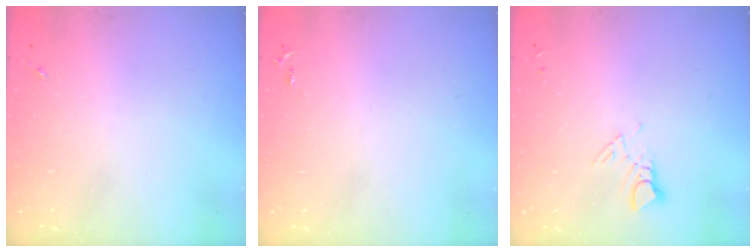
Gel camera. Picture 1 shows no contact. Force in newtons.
{"total": 2.5, "press": 2.5, "slide": 0.3}
{"total": 3.8, "press": 3.8, "slide": 0.3}